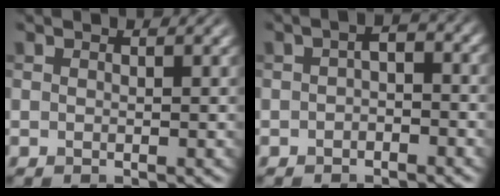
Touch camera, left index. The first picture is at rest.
{"total": 2.0, "force": [-0.7, 1.0, 1.5], "torque": [-0.028, 0.005, -0.018]}